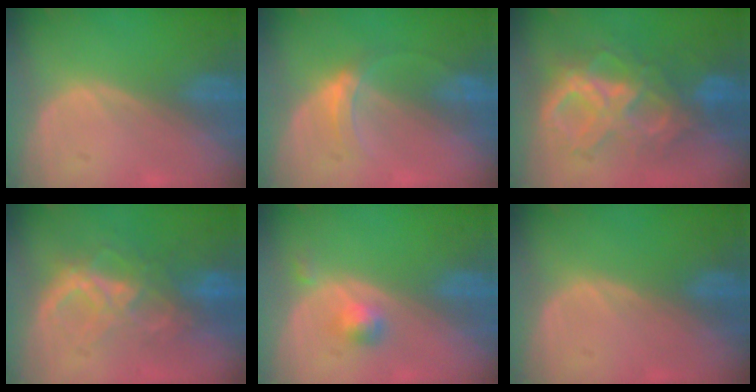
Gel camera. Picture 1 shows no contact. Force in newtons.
{"total": 3.7, "press": 3.3, "slide": 1.7}
{"total": 10.1, "press": 10.0, "slide": 1.2}
{"total": 7.7, "press": 7.4, "slide": 2.0}
{"total": 2.6, "press": 2.4, "slide": 1.1}
{"total": 0.0}